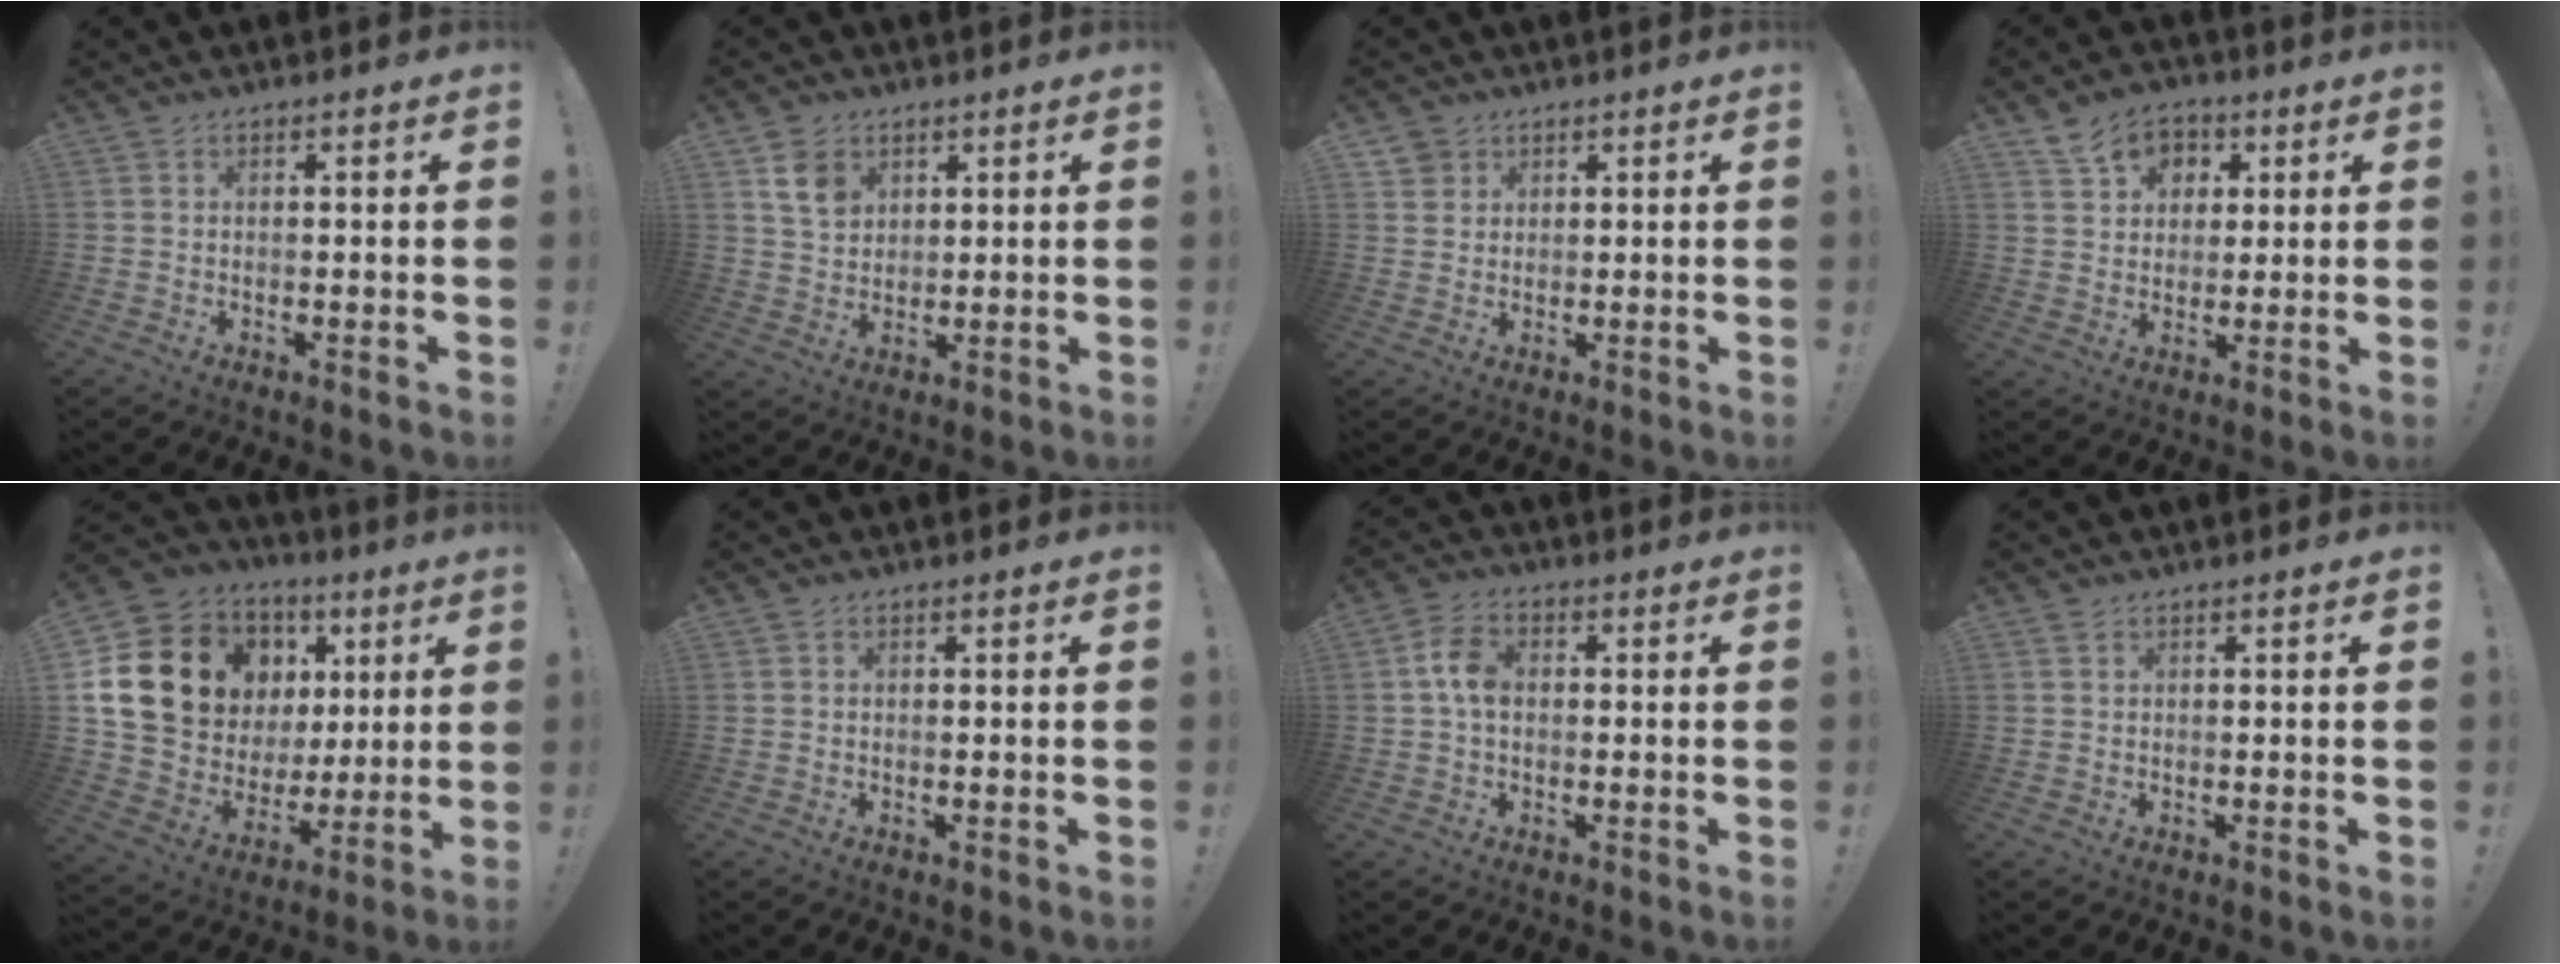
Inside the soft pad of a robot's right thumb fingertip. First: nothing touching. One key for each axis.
{"total": 7.6, "fx": 4.0, "fy": 5.7, "fz": 3.0, "tx": -0.034, "ty": -0.019, "tz": 0.077}
{"total": 3.6, "fx": 2.1, "fy": 2.9, "fz": 0.2, "tx": 0.000, "ty": -0.010, "tz": 0.038}
{"total": 9.9, "fx": 4.6, "fy": 7.8, "fz": 3.9, "tx": -0.053, "ty": -0.020, "tz": 0.091}
{"total": 20.3, "fx": 8.1, "fy": 15.2, "fz": 10.8, "tx": -0.185, "ty": -0.037, "tz": 0.190}
{"total": 0.0}
{"total": 7.2, "fx": 0.4, "fy": 4.9, "fz": 5.3, "tx": -0.100, "ty": 0.011, "tz": 0.009}
{"total": 0.7, "fx": 0.5, "fy": 0.5, "fz": 0.2, "tx": 0.004, "ty": -0.003, "tz": 0.009}